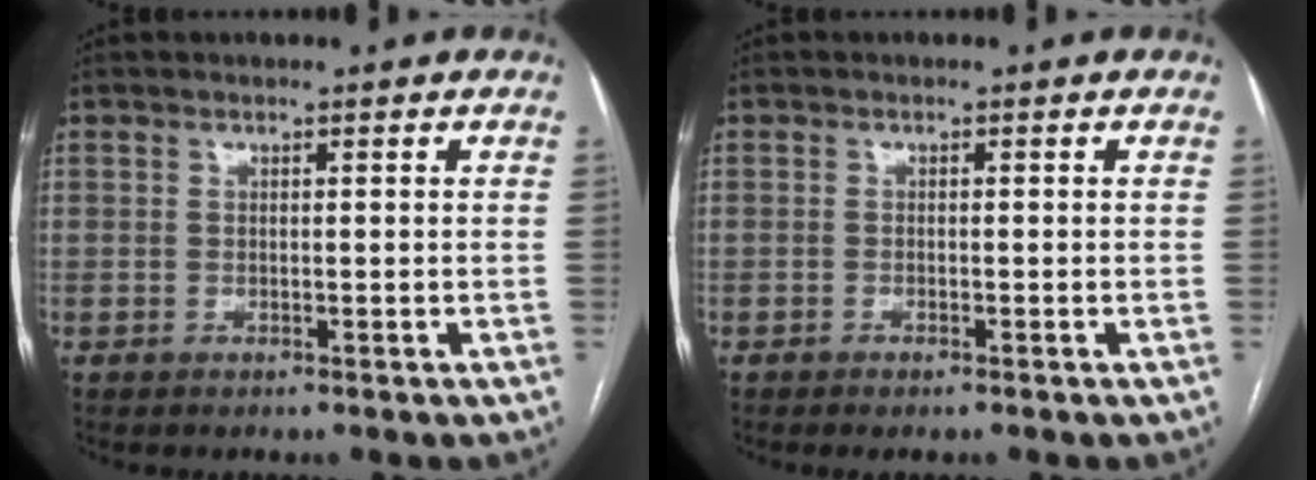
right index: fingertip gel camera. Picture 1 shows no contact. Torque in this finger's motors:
{"motor_torque": [0.16, 0.01, 0.02, 0.02]}